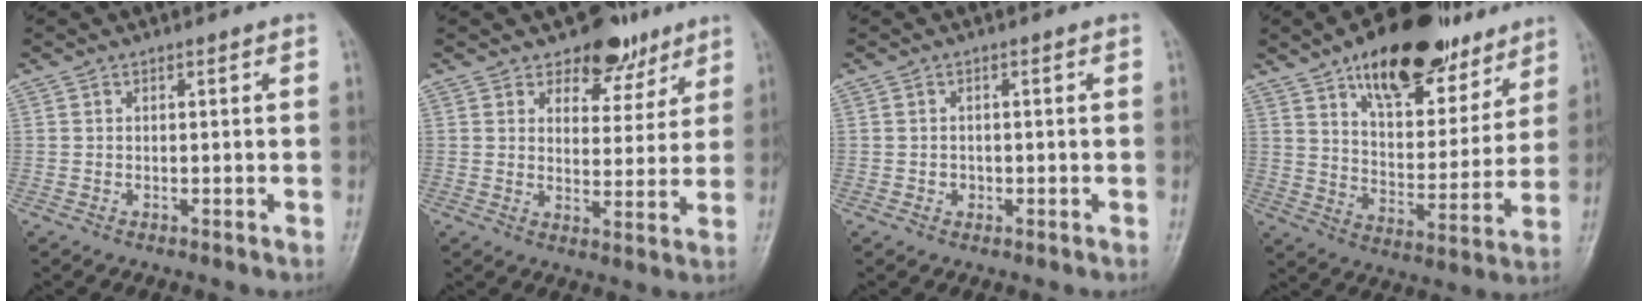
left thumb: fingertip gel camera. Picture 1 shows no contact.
{"total": 8.6, "force": [6.4, 5.0, 2.8], "torque": [0.002, -0.038, 0.094]}
{"total": 1.2, "force": [-0.2, 1.1, 0.4], "torque": [0.000, 0.004, -0.002]}
{"total": 22.9, "force": [14.6, 10.9, 13.9], "torque": [-0.158, -0.051, 0.232]}